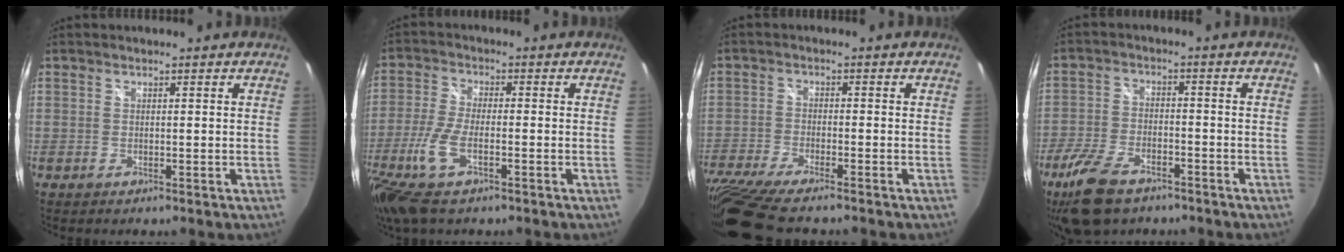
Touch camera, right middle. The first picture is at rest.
{"total": 10.6, "force": [-5.2, 3.7, 8.4], "torque": [-0.194, -0.019, -0.103]}
{"total": 13.3, "force": [-11.1, 1.7, 7.1], "torque": [-0.167, -0.051, -0.201]}
{"total": 11.3, "force": [-7.7, 5.4, 6.2], "torque": [-0.155, -0.015, -0.145]}